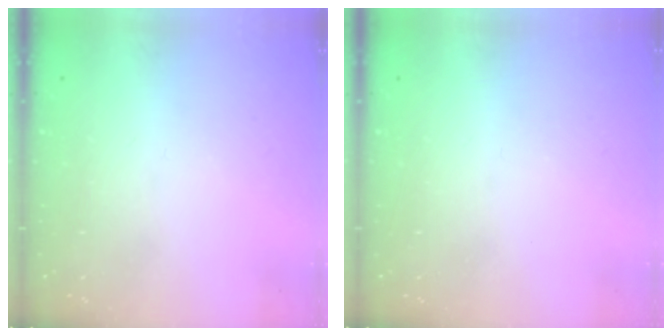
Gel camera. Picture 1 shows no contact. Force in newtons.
{"total": 0.0}